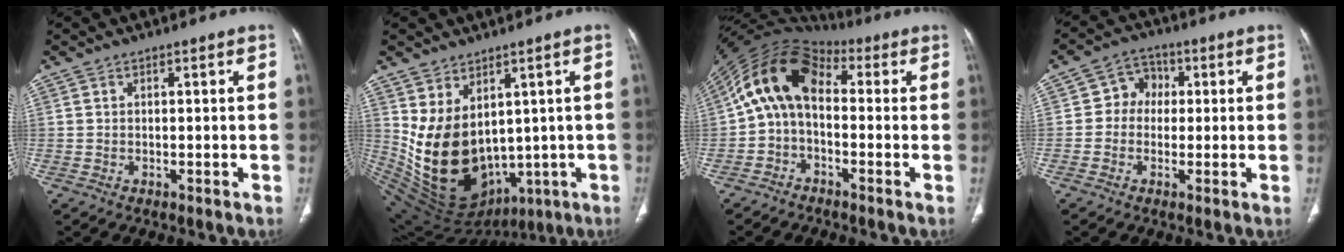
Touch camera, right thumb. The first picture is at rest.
{"total": 16.5, "force": [1.3, 11.4, 11.8], "torque": [-0.190, -0.025, 0.072]}
{"total": 12.0, "force": [0.3, 7.6, 9.3], "torque": [-0.159, 0.046, -0.011]}
{"total": 5.8, "force": [0.3, 5.1, 2.7], "torque": [-0.012, 0.017, -0.006]}